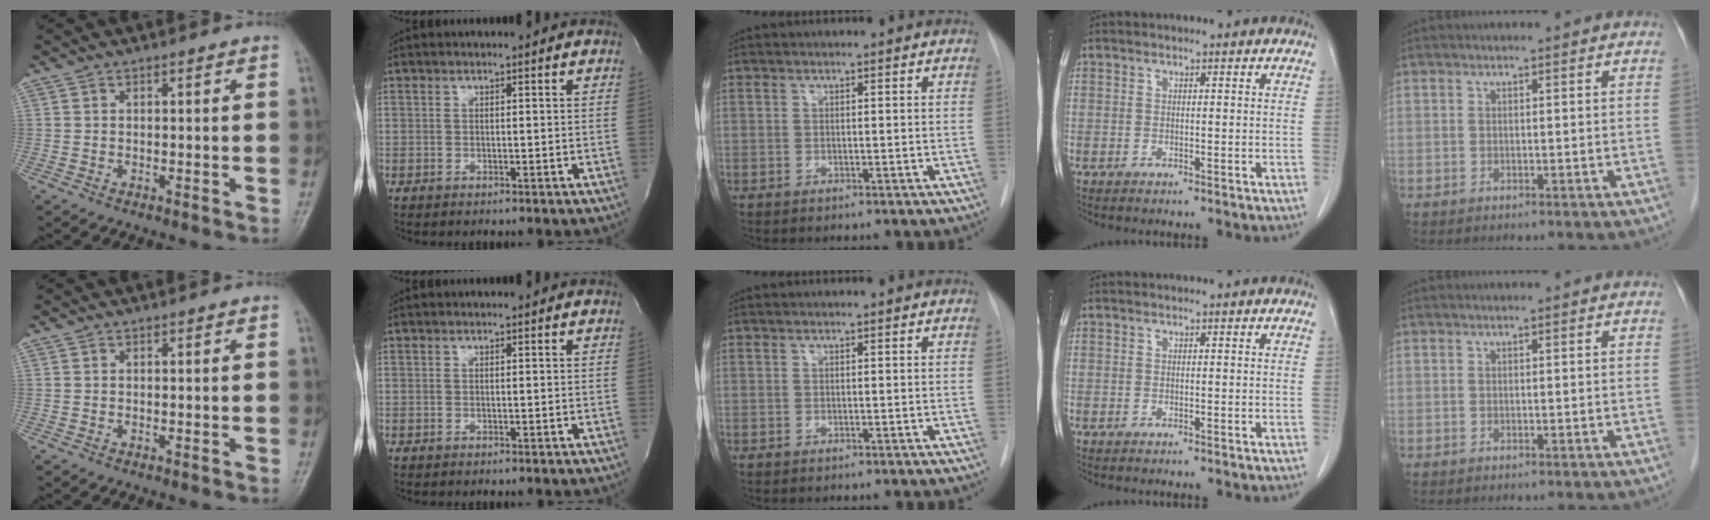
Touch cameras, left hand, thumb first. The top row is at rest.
{}